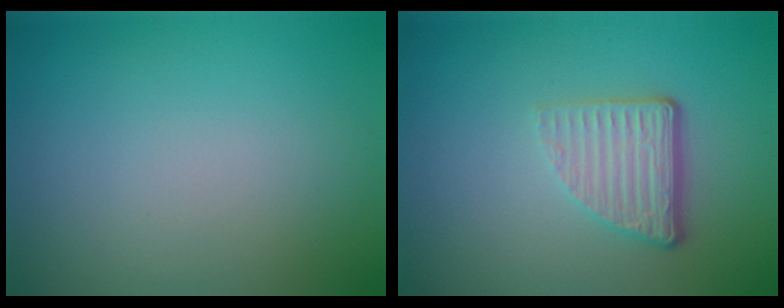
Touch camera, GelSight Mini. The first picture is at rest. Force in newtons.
{"total": 3.7, "press": 2.5, "slide": 2.8}